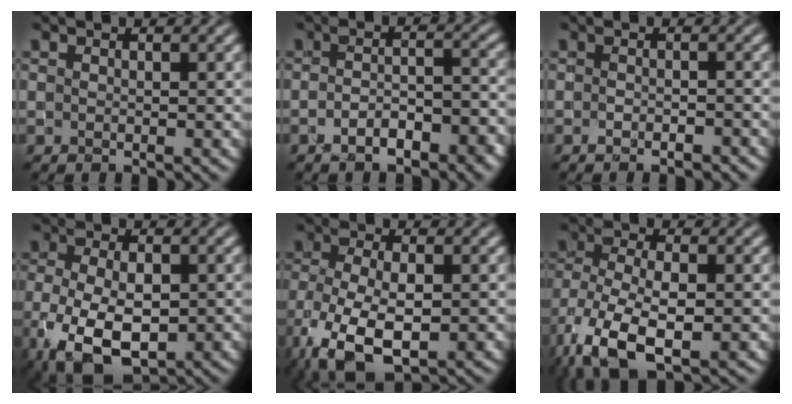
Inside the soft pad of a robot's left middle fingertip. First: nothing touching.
{"total": 4.1, "force": [-2.4, 1.6, 2.9], "torque": [-0.048, 0.003, -0.035]}
{"total": 1.4, "force": [-1.0, 0.6, 0.8], "torque": [-0.014, 0.000, -0.017]}
{"total": 9.0, "force": [-2.9, 5.0, 6.9], "torque": [-0.141, -0.022, -0.048]}
{"total": 8.4, "force": [-3.4, 4.1, 6.5], "torque": [-0.151, -0.024, -0.059]}
{"total": 9.0, "force": [-4.2, 4.0, 6.8], "torque": [-0.153, -0.017, -0.080]}